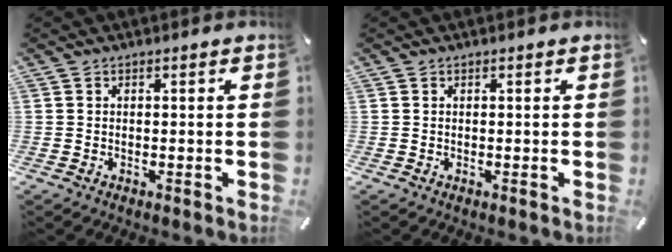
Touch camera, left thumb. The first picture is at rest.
{"total": 0.0}